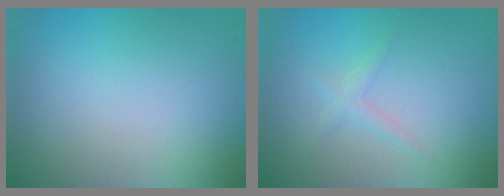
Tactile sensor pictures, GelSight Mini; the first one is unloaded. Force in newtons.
{"total": 1.1, "press": 1.1, "slide": 0.0}